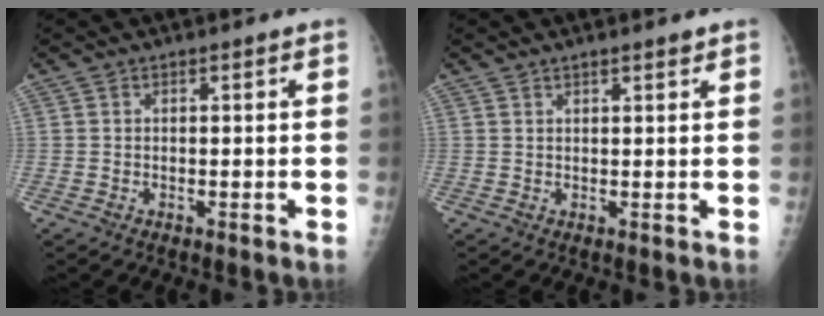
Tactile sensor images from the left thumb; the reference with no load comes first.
{"total": 1.8, "force": [1.4, 0.3, 1.0], "torque": [-0.012, -0.004, 0.021]}